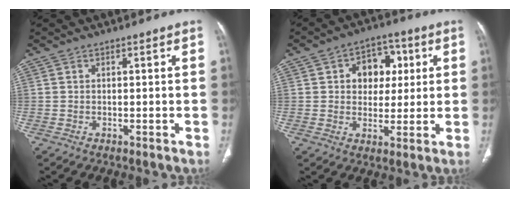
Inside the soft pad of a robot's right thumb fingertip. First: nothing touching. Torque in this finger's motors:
{"motor_torque": [0.16, 1.59, 0.71, -0.34, 0.06]}